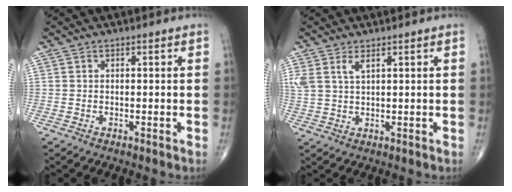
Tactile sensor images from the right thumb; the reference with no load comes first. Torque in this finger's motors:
{"motor_torque": [0.03, 0.09, 0.42, 0.34, 0.03]}